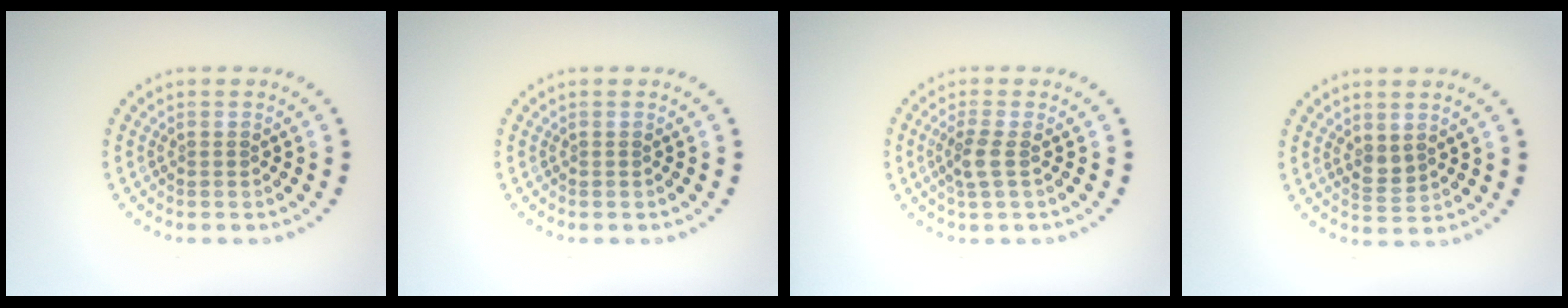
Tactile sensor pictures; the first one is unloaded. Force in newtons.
{"total": 0.0}
{"total": 2.0, "press": 1.8, "slide": 1.0}
{"total": 1.6, "press": 1.5, "slide": 0.5}